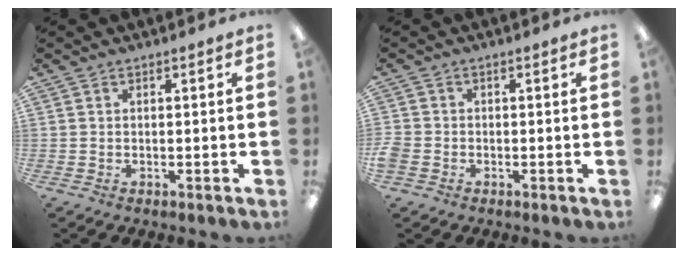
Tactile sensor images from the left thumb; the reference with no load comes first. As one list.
[{"total": 2.3, "force": [-1.1, 1.8, 0.9], "torque": [-0.018, 0.001, -0.021]}]